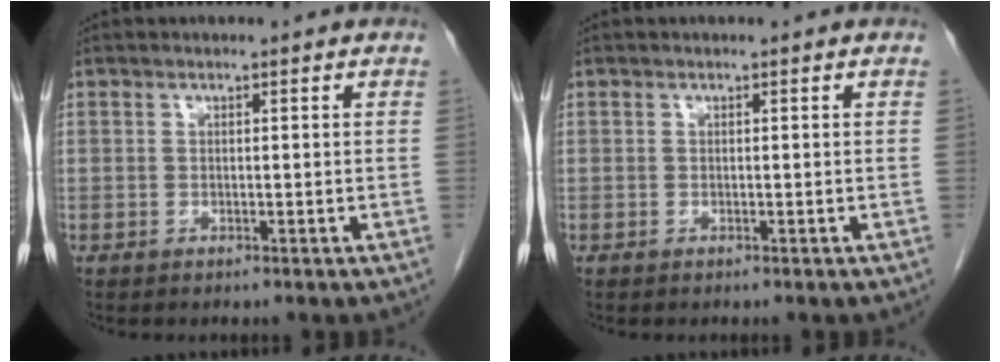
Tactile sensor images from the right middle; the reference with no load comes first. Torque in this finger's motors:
{"motor_torque": [0.31, -0.12, 0.09, 0.01]}